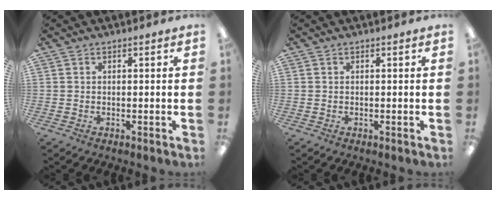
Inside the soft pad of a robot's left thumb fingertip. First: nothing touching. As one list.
[{"total": 0.0}]